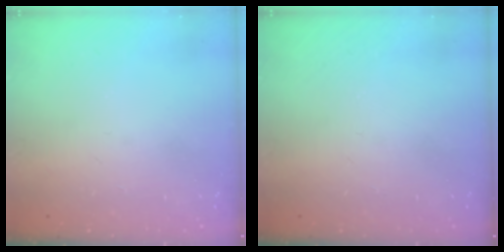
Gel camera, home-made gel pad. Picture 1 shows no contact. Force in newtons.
{"total": 0.0}